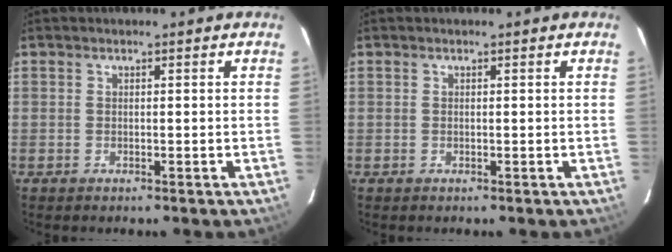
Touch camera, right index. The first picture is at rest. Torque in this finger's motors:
{"motor_torque": [0.00, 0.00, 0.00, 0.00]}